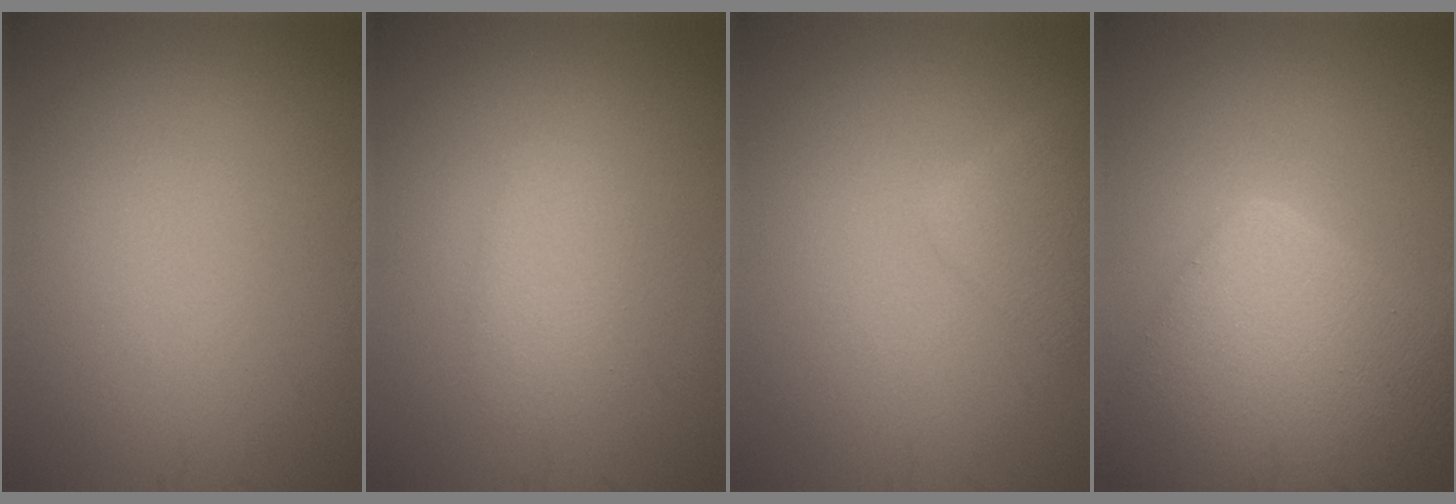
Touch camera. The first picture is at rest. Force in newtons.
{"total": 2.4, "press": 2.4, "slide": 0.1}
{"total": 2.3, "press": 2.3, "slide": 0.2}
{"total": 10.6, "press": 10.6, "slide": 0.4}